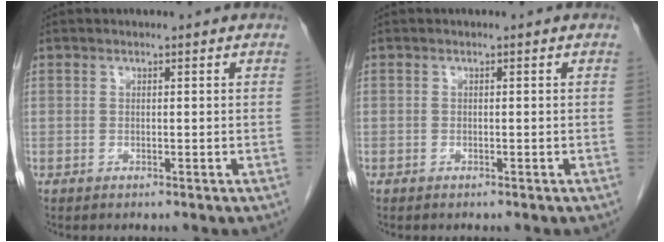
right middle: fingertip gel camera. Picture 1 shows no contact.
{"total": 0.0}